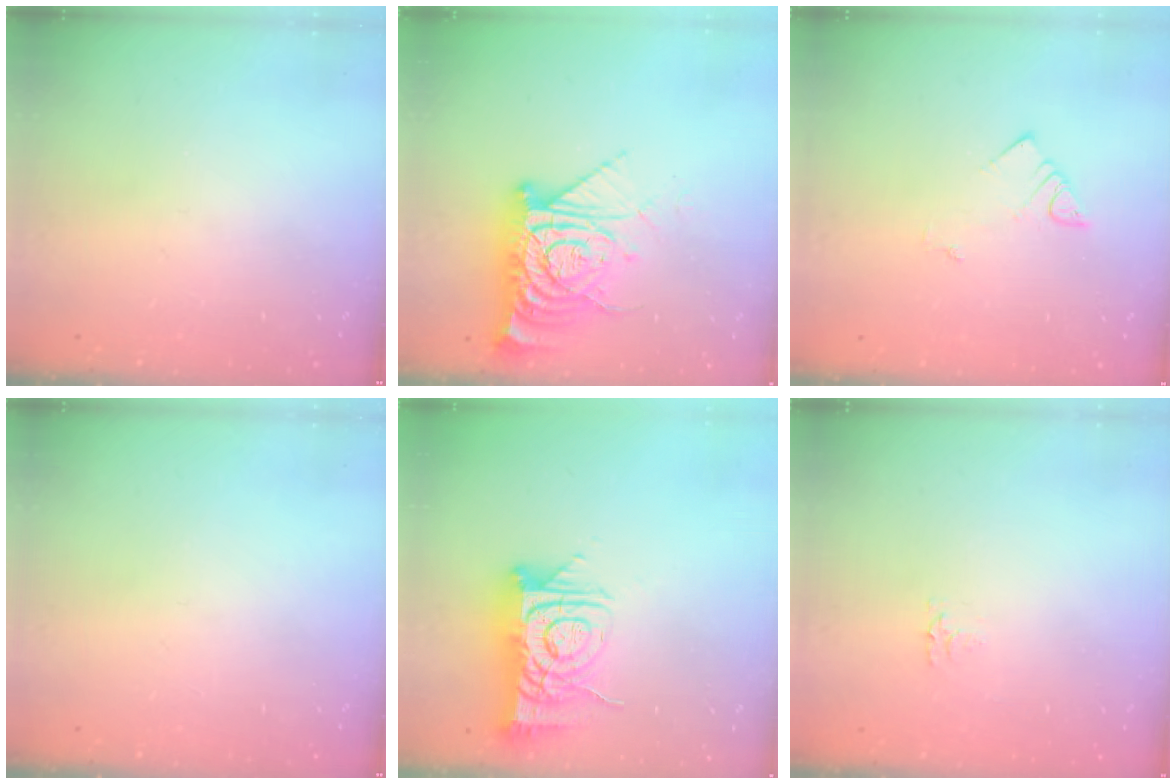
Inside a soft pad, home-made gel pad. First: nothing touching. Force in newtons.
{"total": 14.3, "press": 14.2, "slide": 1.5}
{"total": 2.3, "press": 2.3, "slide": 0.2}
{"total": 0.0}
{"total": 12.8, "press": 12.8, "slide": 0.8}
{"total": 2.6, "press": 2.6, "slide": 0.4}